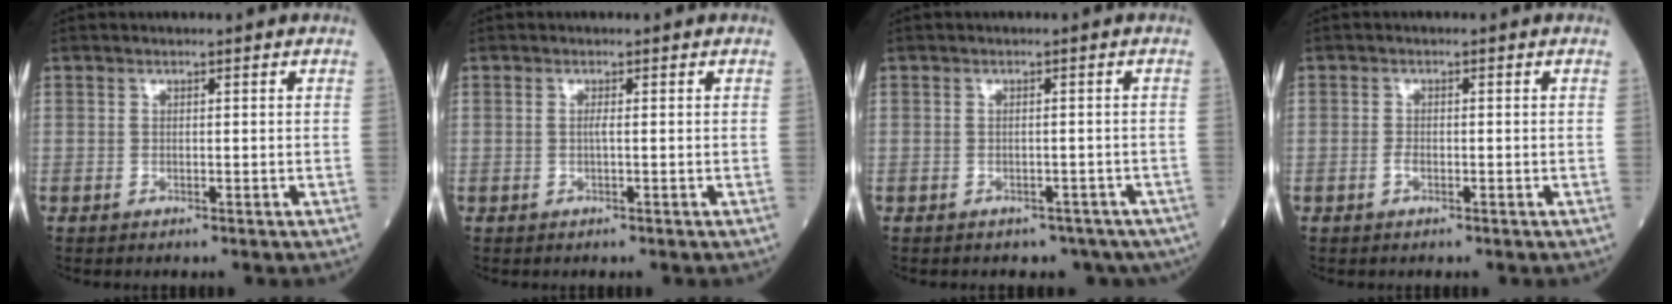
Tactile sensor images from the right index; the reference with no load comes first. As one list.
[{"total": 0.7, "force": [0.0, -0.1, 0.6], "torque": [-0.014, 0.000, -0.003]}, {"total": 6.5, "force": [-4.7, 4.0, 1.8], "torque": [-0.012, 0.008, -0.049]}, {"total": 1.1, "force": [-0.5, 0.5, 0.8], "torque": [-0.018, 0.002, -0.010]}]